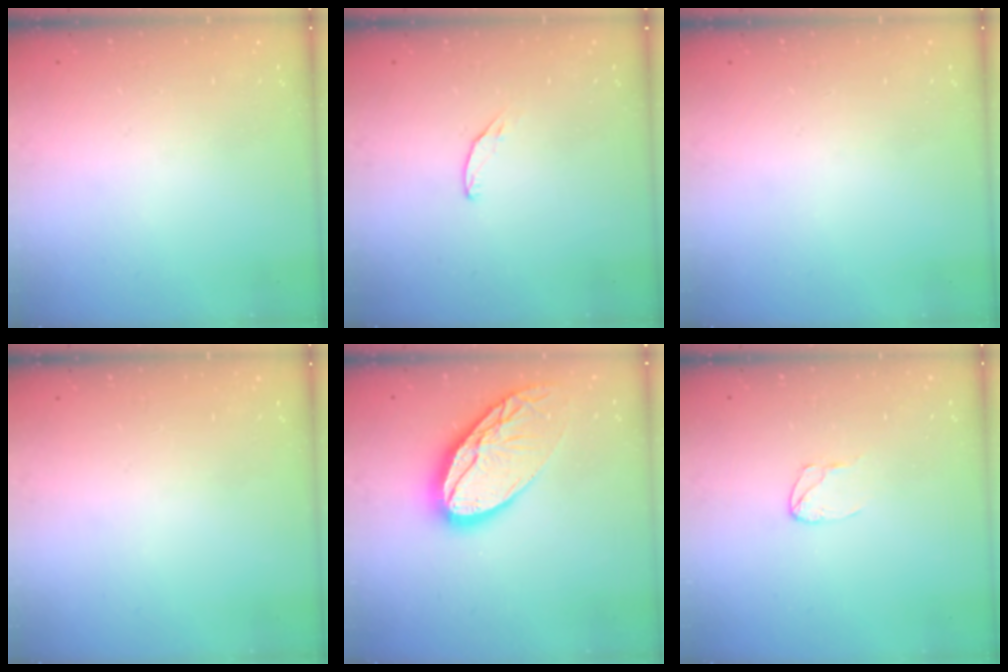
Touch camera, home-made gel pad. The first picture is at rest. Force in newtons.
{"total": 4.4, "press": 4.4, "slide": 0.4}
{"total": 0.0}
{"total": 0.0}
{"total": 16.8, "press": 16.7, "slide": 1.9}
{"total": 3.9, "press": 3.9, "slide": 0.3}